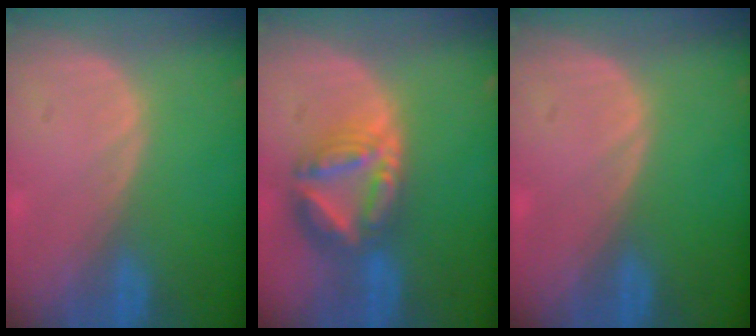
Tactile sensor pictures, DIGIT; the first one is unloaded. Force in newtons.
{"total": 8.4, "press": 7.3, "slide": 4.1}
{"total": 0.0}